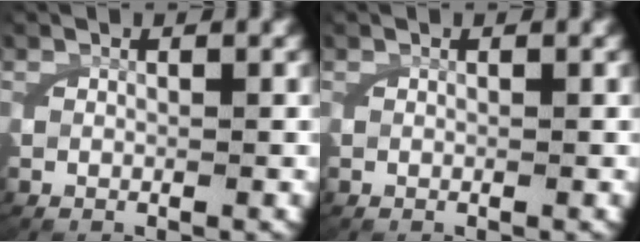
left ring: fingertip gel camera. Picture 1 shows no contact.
{"total": 0.0}